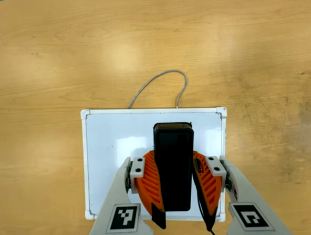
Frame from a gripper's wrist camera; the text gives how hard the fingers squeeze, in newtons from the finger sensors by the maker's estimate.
{"total": 10.6, "left": 8.9, "right": 12.3}